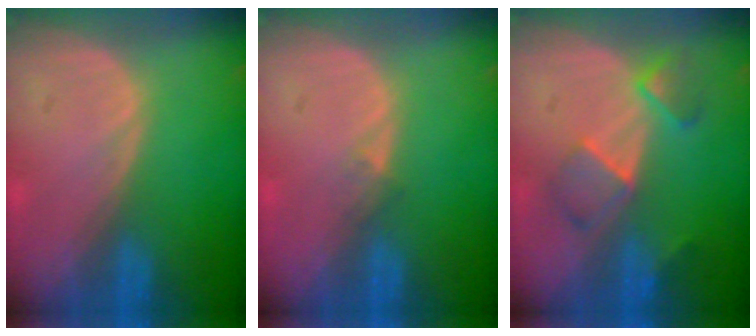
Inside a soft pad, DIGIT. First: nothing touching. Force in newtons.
{"total": 1.2, "press": 0.9, "slide": 0.9}
{"total": 5.5, "press": 5.2, "slide": 1.7}